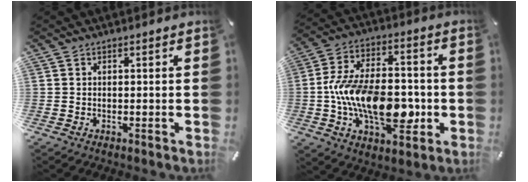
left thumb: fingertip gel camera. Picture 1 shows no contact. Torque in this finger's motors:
{"motor_torque": [1.36, 3.65, 2.23, -0.29, 0.30]}